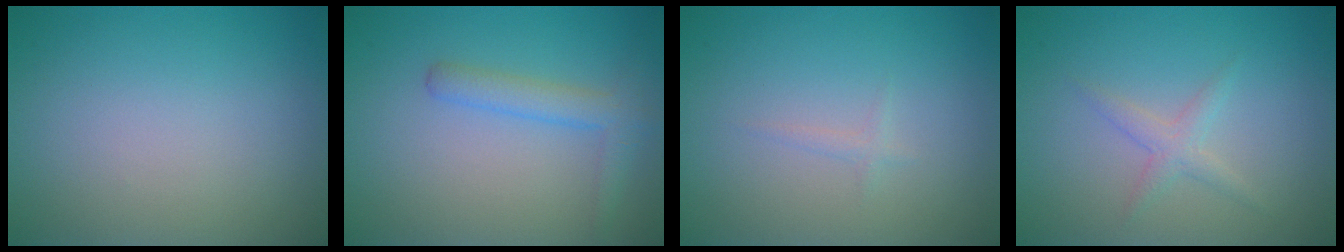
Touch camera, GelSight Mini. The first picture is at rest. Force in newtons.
{"total": 2.5, "press": 2.5, "slide": 0.0}
{"total": 0.7, "press": 0.6, "slide": 0.1}
{"total": 1.5, "press": 1.5, "slide": 0.1}